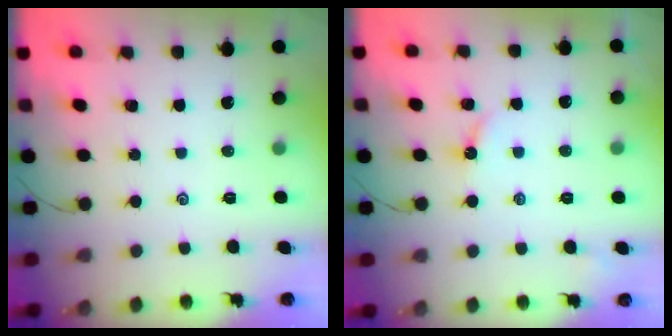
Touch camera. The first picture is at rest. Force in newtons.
{"total": 2.9, "press": 2.9, "slide": 0.2}